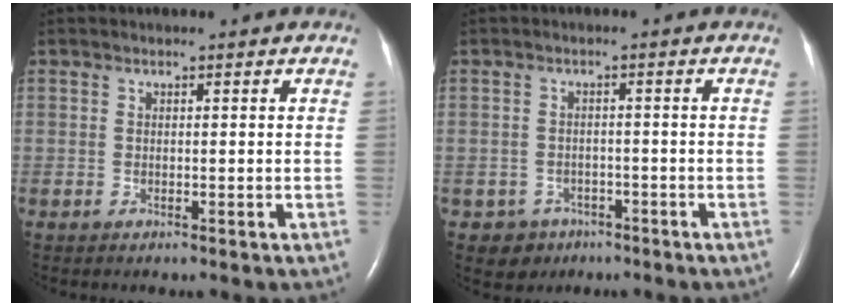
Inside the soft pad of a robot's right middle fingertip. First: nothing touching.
{"total": 3.5, "force": [-2.0, 2.9, -0.2], "torque": [0.000, 0.011, -0.026]}